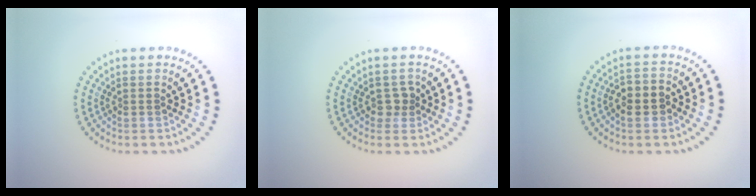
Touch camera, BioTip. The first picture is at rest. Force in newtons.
{"total": 1.3, "press": 1.1, "slide": 0.7}
{"total": 2.7, "press": 2.6, "slide": 0.7}